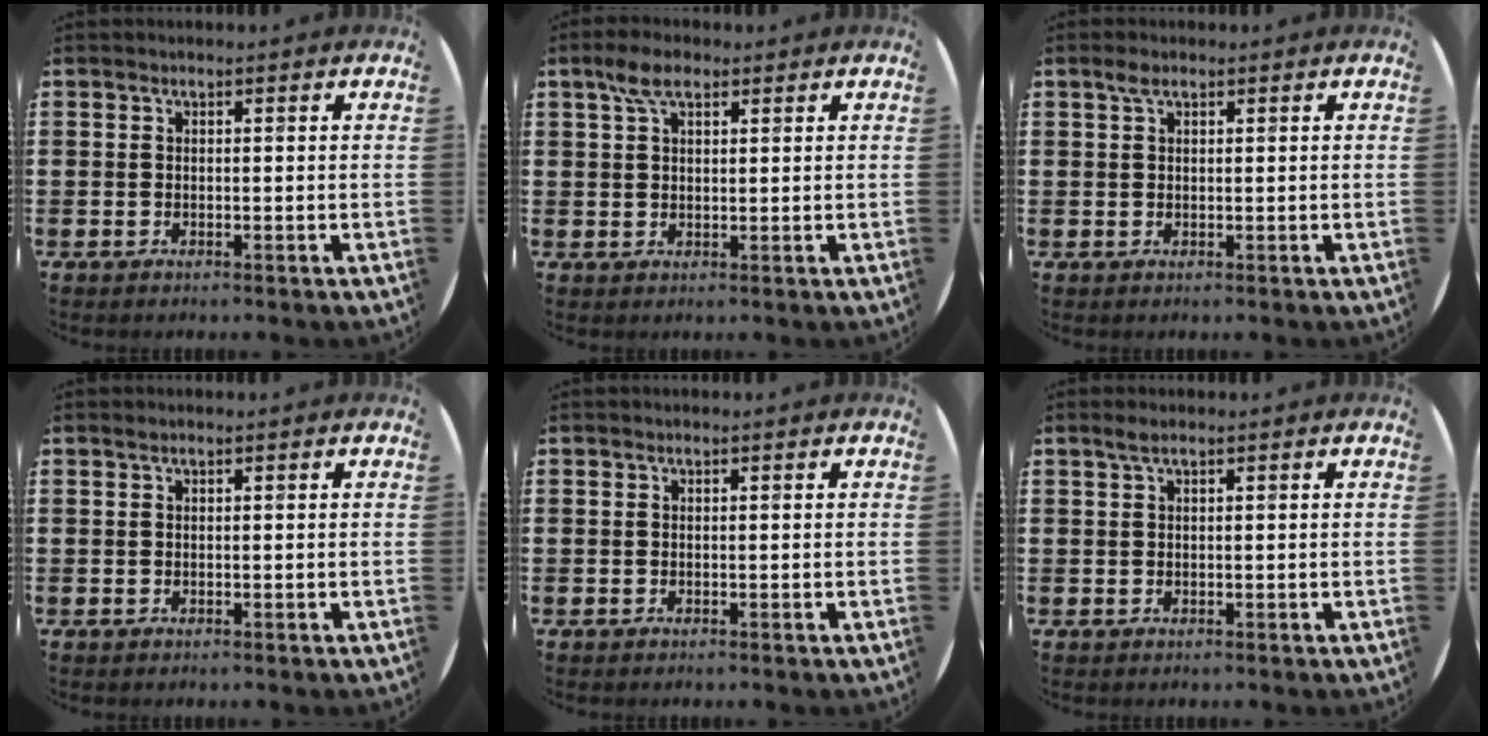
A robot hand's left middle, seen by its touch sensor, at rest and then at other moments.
{"total": 4.3, "force": [2.8, 2.1, 2.6], "torque": [-0.048, 0.006, 0.049]}
{"total": 1.4, "force": [0.8, 0.7, 0.9], "torque": [-0.013, 0.002, 0.012]}
{"total": 0.0}
{"total": 0.0}
{"total": 0.9, "force": [0.5, 0.1, 0.8], "torque": [-0.016, 0.003, 0.009]}